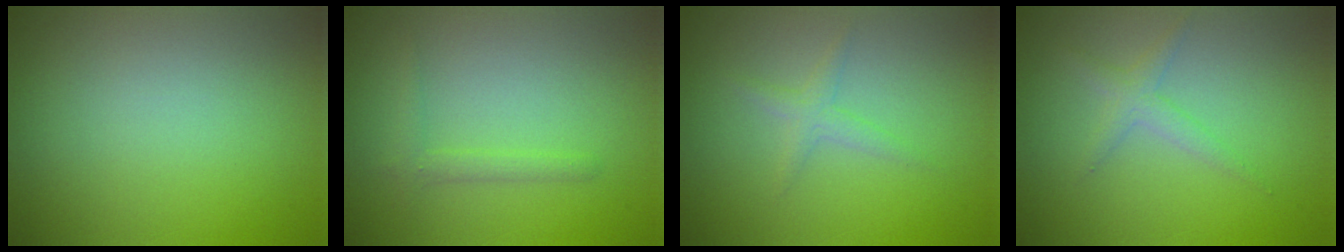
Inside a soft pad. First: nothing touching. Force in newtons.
{"total": 1.1, "press": 1.1, "slide": 0.1}
{"total": 1.3, "press": 1.3, "slide": 0.1}
{"total": 1.6, "press": 1.6, "slide": 0.1}